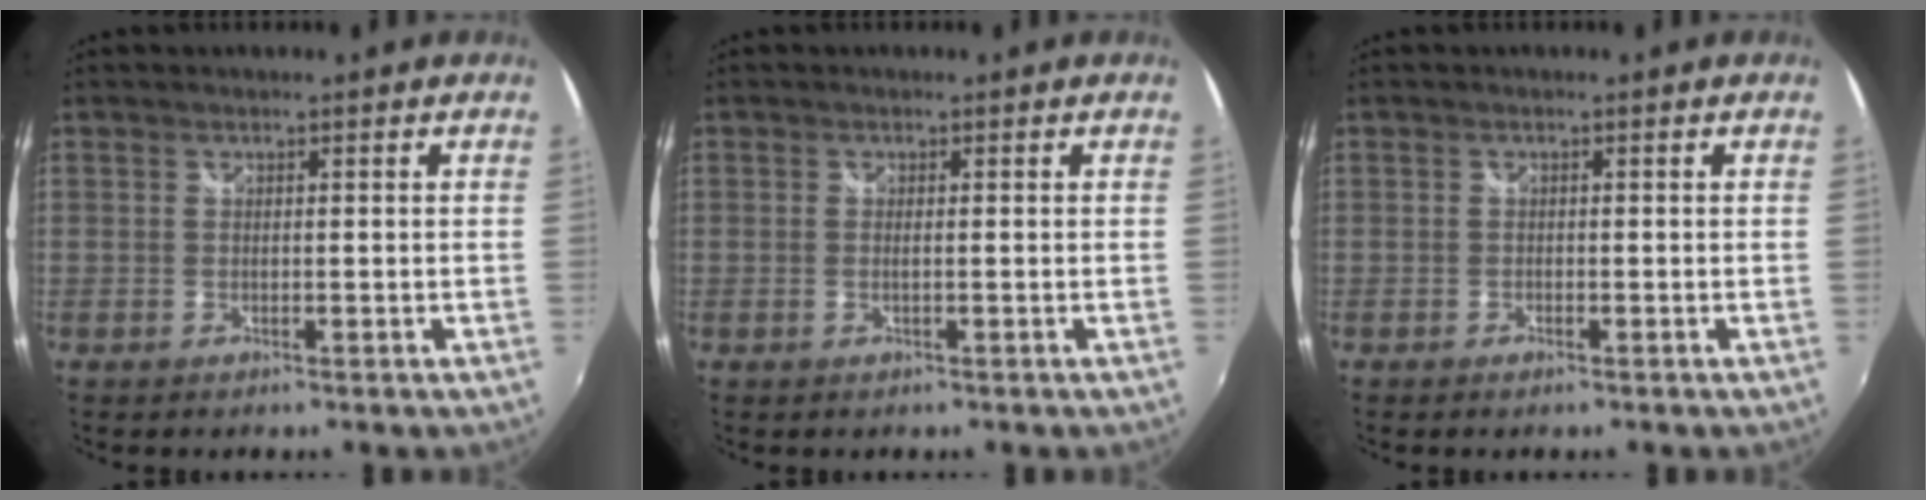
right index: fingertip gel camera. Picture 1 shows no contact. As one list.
[{"total": 0.9, "force": [-0.2, -0.2, 0.8], "torque": [-0.013, 0.004, -0.001]}, {"total": 0.7, "force": [-0.5, 0.3, 0.2], "torque": [-0.008, -0.003, -0.013]}]